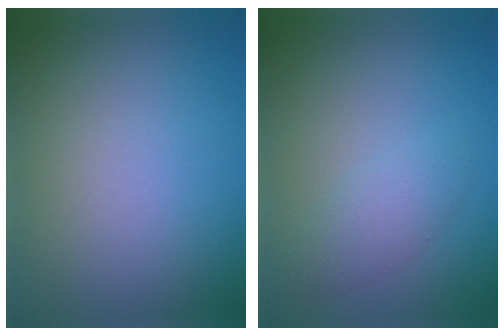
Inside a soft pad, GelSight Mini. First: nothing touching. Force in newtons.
{"total": 1.8, "press": 1.8, "slide": 0.1}